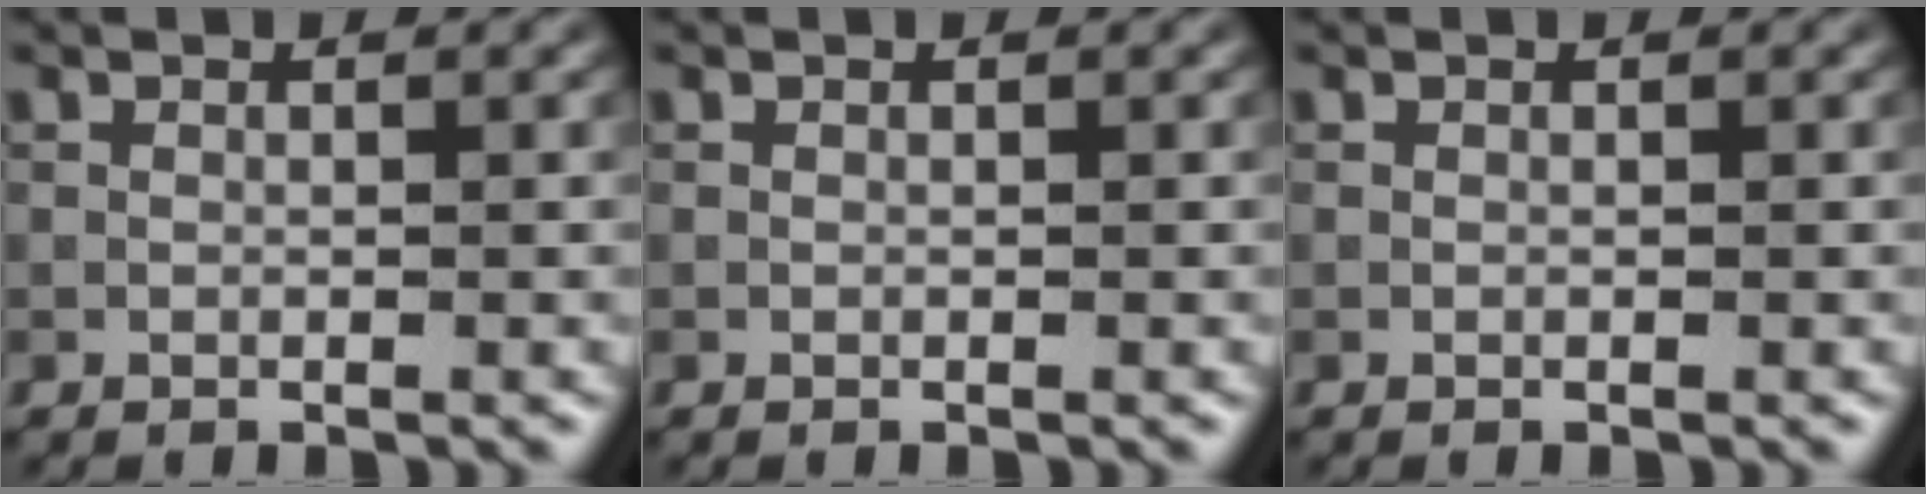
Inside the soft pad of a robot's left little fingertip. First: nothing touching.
{"total": 0.0}
{"total": 0.0}